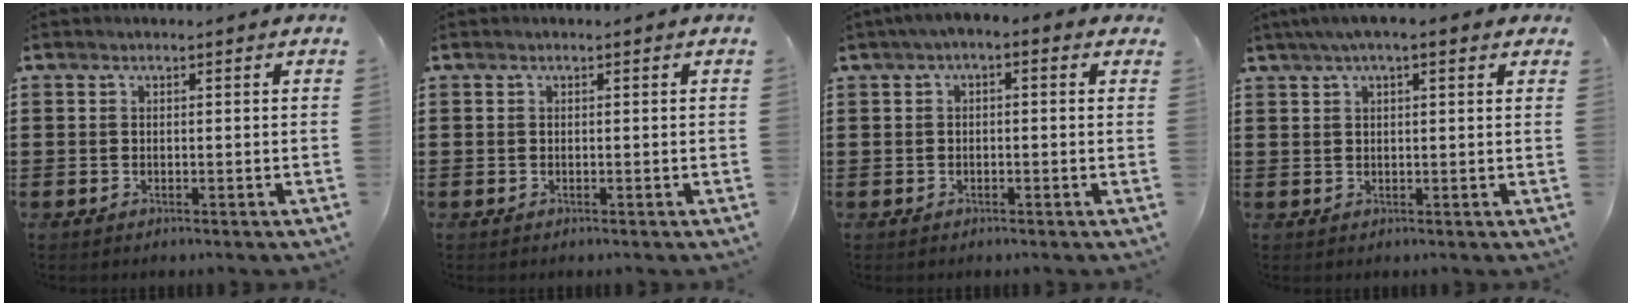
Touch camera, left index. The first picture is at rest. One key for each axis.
{"total": 0.0}
{"total": 1.7, "fx": -0.9, "fy": 0.7, "fz": 1.3, "tx": -0.031, "ty": 0.002, "tz": -0.022}
{"total": 3.5, "fx": 2.1, "fy": 0.6, "fz": 2.8, "tx": -0.057, "ty": 0.008, "tz": 0.037}